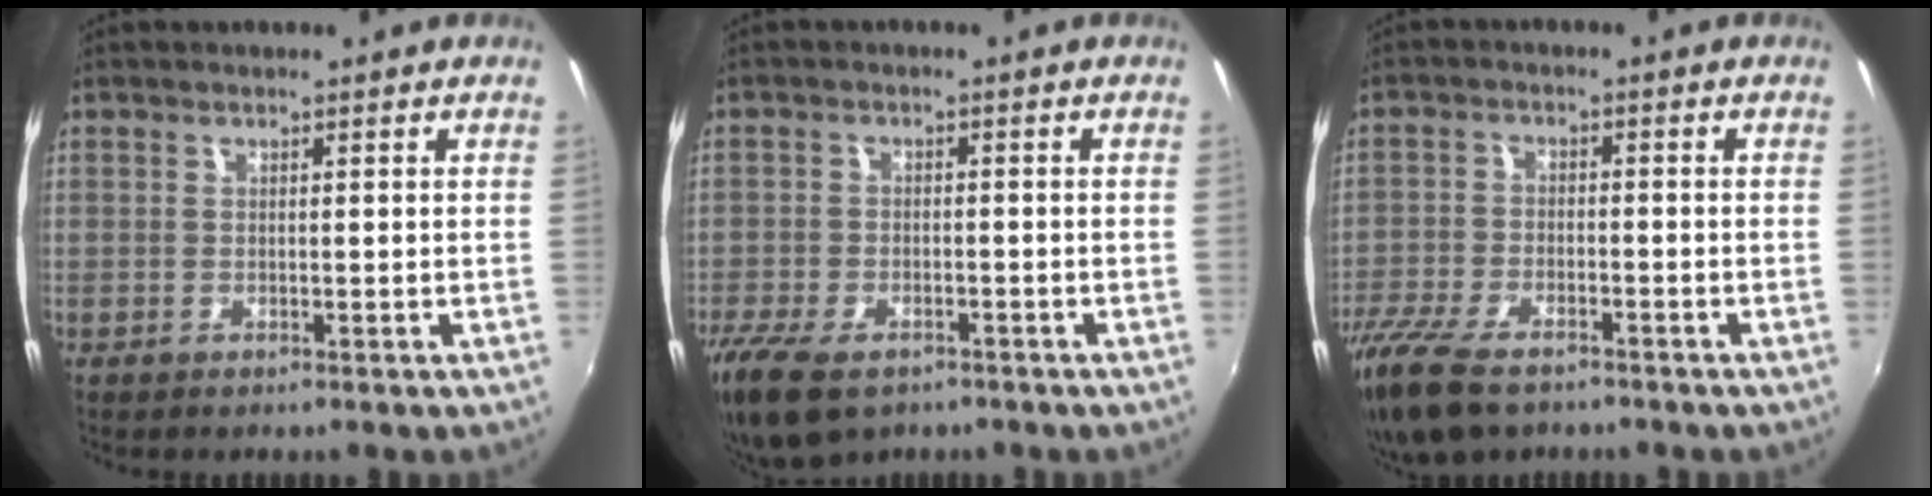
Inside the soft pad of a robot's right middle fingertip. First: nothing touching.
{"total": 11.2, "force": [-7.5, 5.5, 6.1], "torque": [-0.156, -0.033, -0.134]}
{"total": 13.1, "force": [-9.6, 5.6, 6.9], "torque": [-0.174, -0.038, -0.177]}